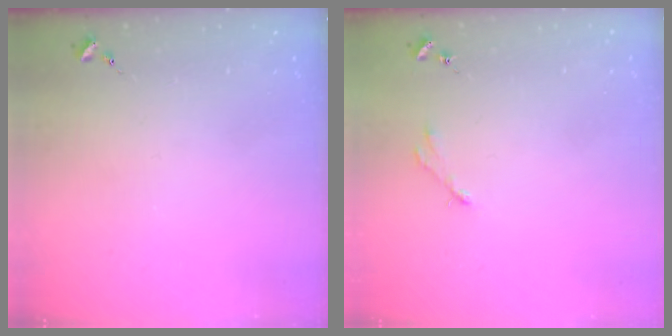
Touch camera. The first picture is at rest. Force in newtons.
{"total": 2.5, "press": 2.5, "slide": 0.3}